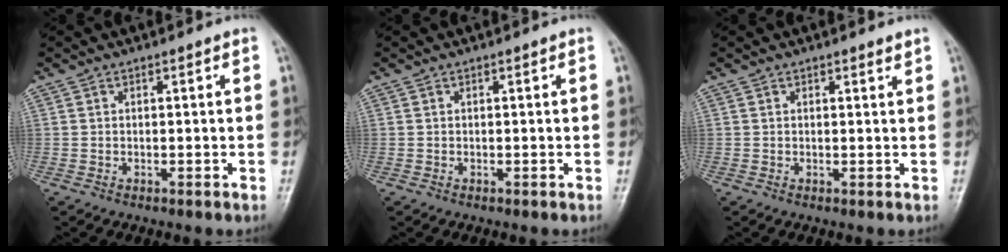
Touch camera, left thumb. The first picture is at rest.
{"total": 0.0}
{"total": 0.8, "force": [0.7, 0.2, 0.3], "torque": [-0.005, -0.006, 0.008]}